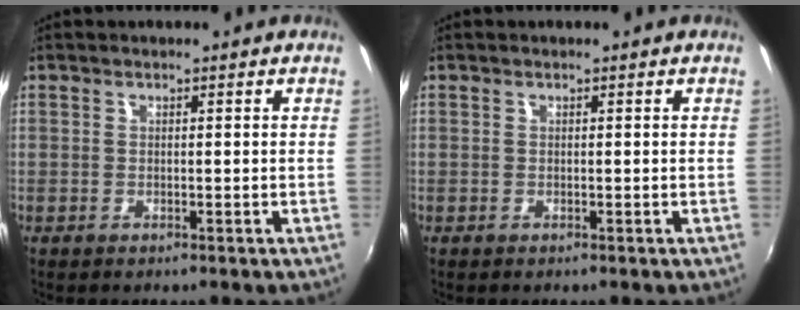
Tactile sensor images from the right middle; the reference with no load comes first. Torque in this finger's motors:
{"motor_torque": [0.00, 0.00, 0.00, 0.00]}